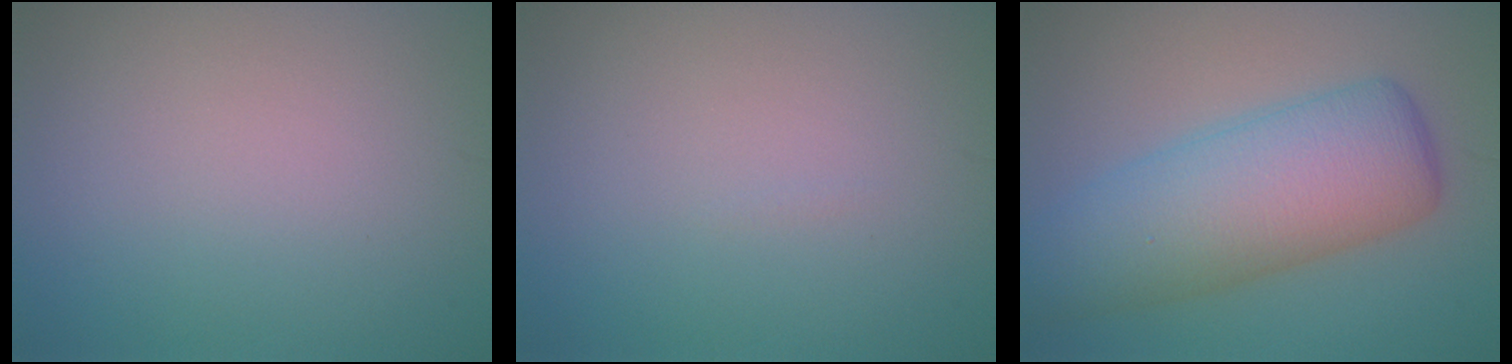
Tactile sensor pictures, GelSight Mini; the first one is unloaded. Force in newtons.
{"total": 0.0}
{"total": 8.8, "press": 8.7, "slide": 0.2}